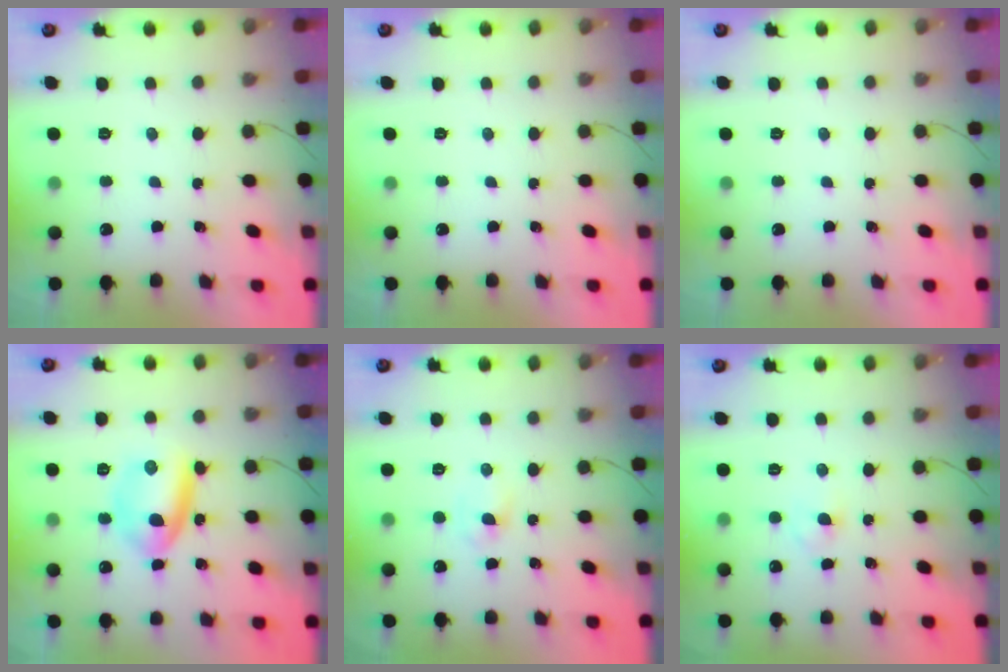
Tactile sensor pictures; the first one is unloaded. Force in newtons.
{"total": 0.0}
{"total": 0.0}
{"total": 9.4, "press": 9.4, "slide": 0.9}
{"total": 2.2, "press": 2.0, "slide": 0.9}
{"total": 2.3, "press": 2.1, "slide": 1.0}